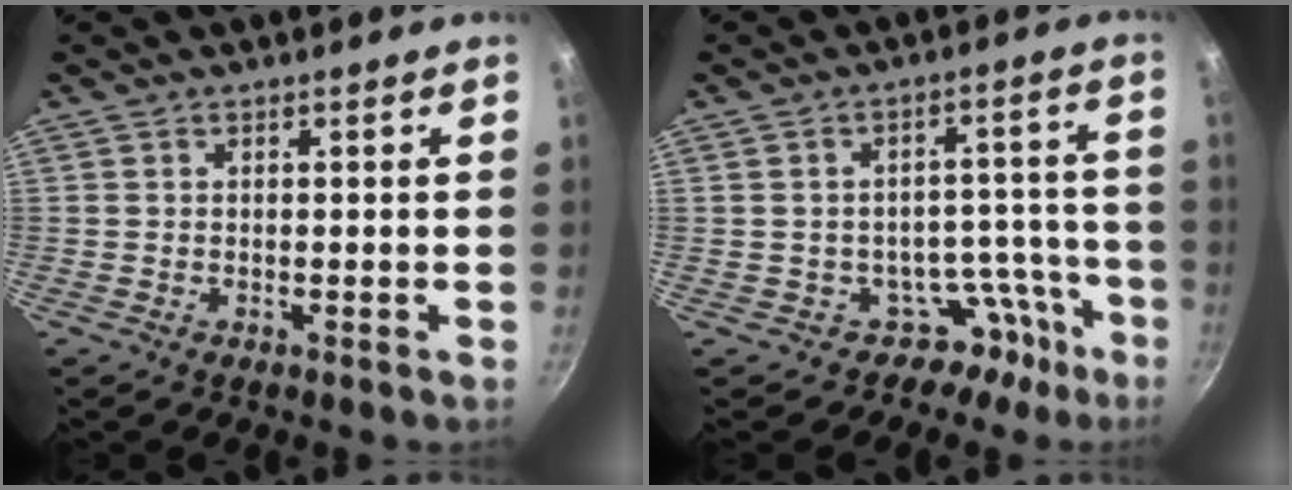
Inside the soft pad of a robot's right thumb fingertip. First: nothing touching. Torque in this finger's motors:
{"motor_torque": [-0.30, -0.16, -0.15, -0.04, -0.01]}